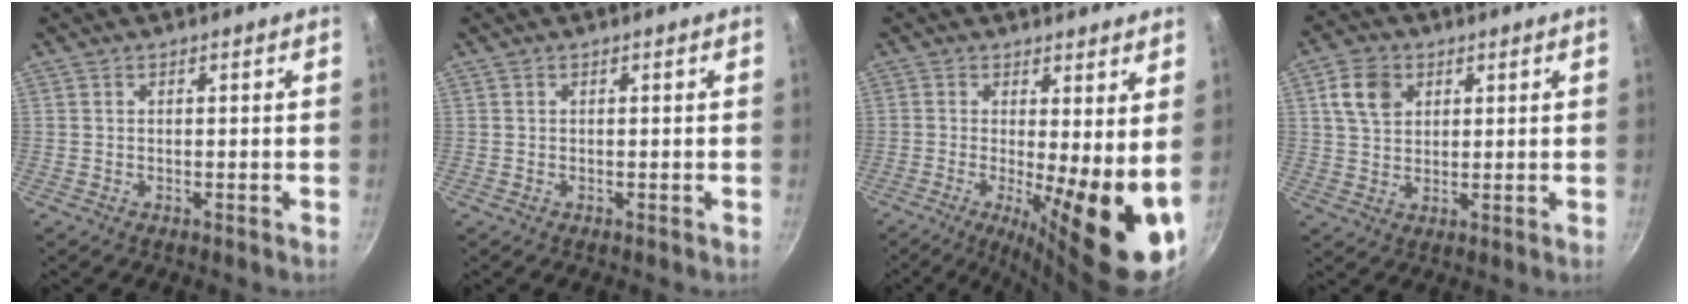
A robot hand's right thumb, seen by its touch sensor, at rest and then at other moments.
{"total": 0.0}
{"total": 14.9, "force": [-1.1, 4.2, 14.3], "torque": [-0.181, -0.027, -0.011]}
{"total": 7.3, "force": [2.7, 5.4, 4.0], "torque": [-0.057, 0.002, 0.049]}